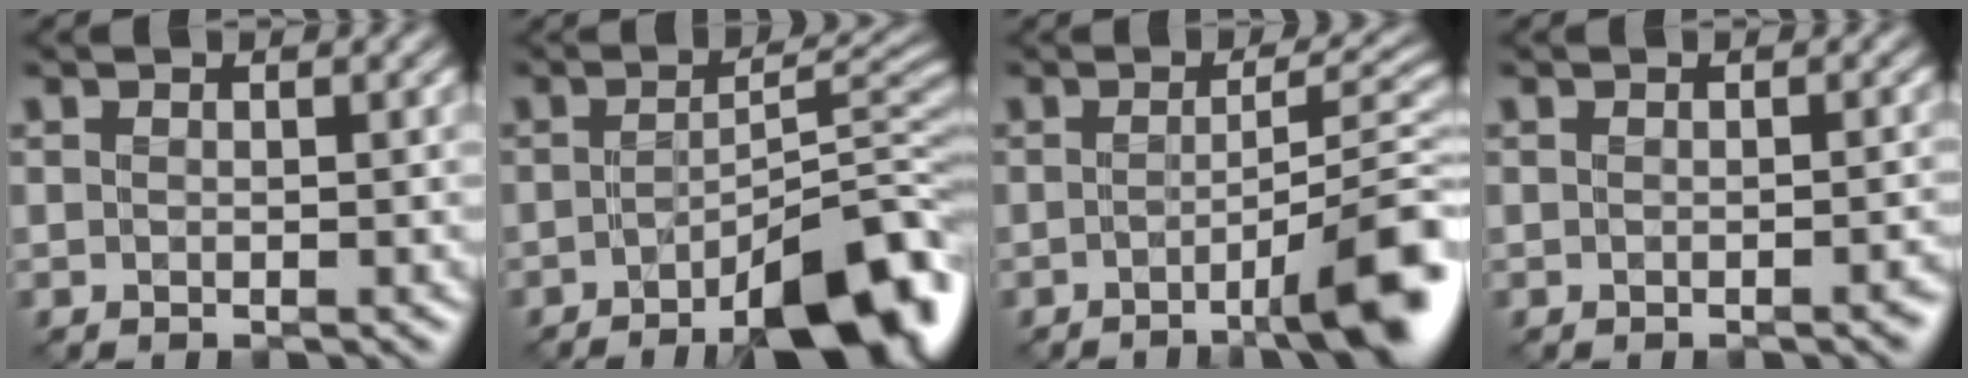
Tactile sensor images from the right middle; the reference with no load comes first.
{"total": 10.2, "force": [-5.9, 2.5, 7.9], "torque": [-0.100, 0.004, -0.081]}
{"total": 7.1, "force": [-3.1, 0.9, 6.4], "torque": [-0.076, 0.011, -0.050]}
{"total": 1.3, "force": [-0.7, 0.4, 1.0], "torque": [-0.006, 0.009, -0.009]}